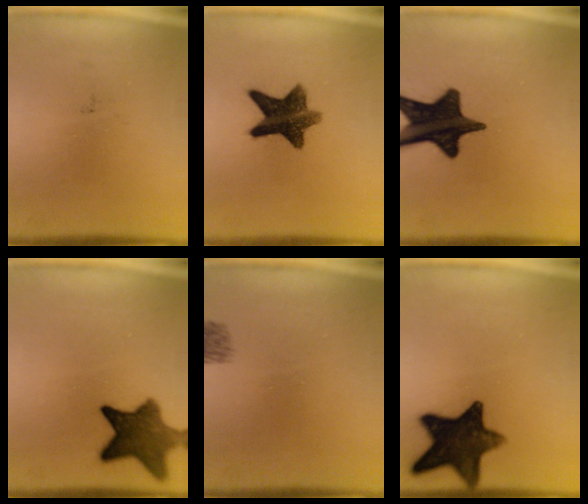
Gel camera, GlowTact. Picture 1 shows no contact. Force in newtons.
{"total": 11.1}
{"total": 16.9}
{"total": 9.9}
{"total": 1.9}
{"total": 14.0}